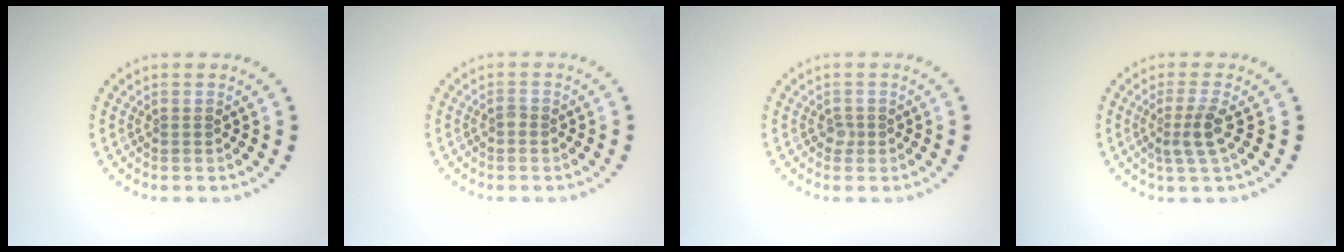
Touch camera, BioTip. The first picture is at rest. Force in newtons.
{"total": 0.6, "press": 0.5, "slide": 0.3}
{"total": 0.7, "press": 0.6, "slide": 0.5}
{"total": 2.4, "press": 1.7, "slide": 1.6}